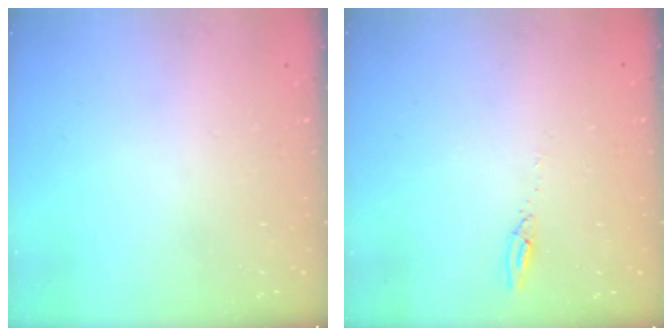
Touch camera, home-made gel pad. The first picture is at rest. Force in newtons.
{"total": 2.7, "press": 2.7, "slide": 0.2}